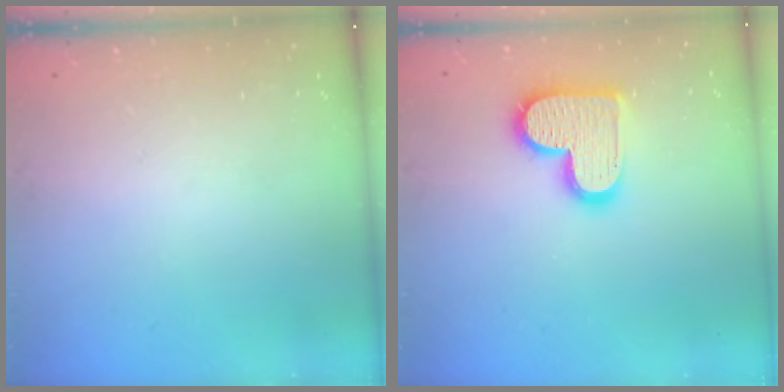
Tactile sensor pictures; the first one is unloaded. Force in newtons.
{"total": 15.1, "press": 15.0, "slide": 0.9}